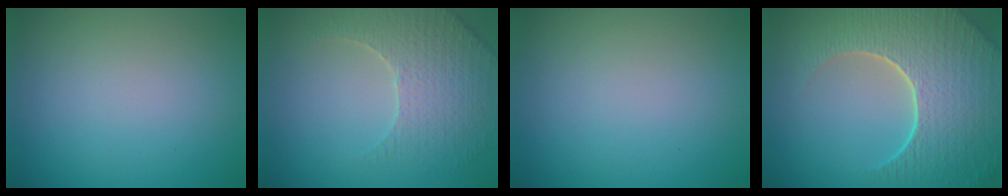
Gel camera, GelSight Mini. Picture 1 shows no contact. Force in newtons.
{"total": 3.8, "press": 3.7, "slide": 0.9}
{"total": 0.0}
{"total": 9.4, "press": 6.6, "slide": 6.6}